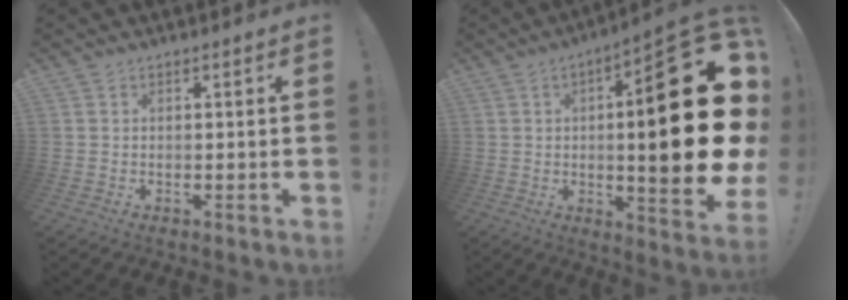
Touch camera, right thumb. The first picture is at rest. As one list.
[{"total": 30.1, "force": [2.3, 6.9, 29.2], "torque": [-0.423, -0.030, 0.037]}]